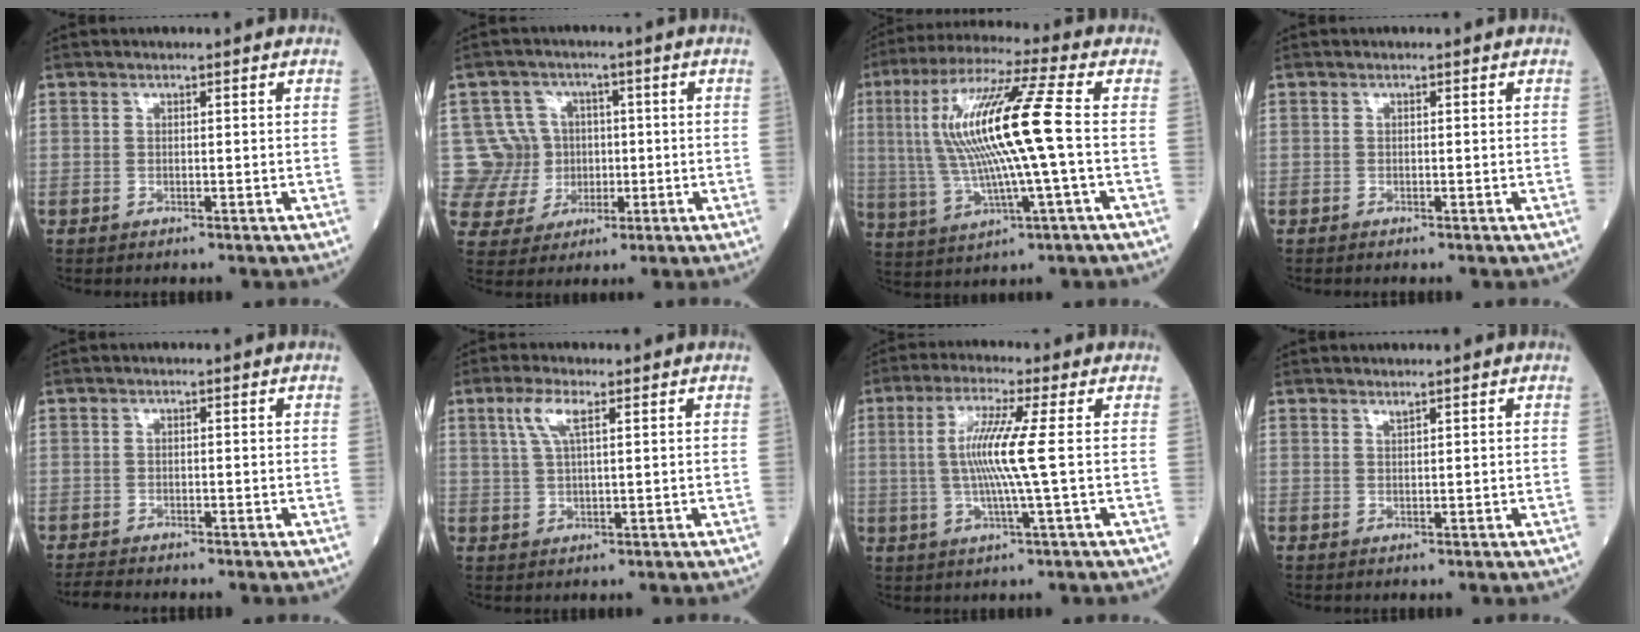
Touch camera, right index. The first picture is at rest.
{"total": 8.9, "force": [0.6, 8.9, 0.6], "torque": [-0.020, 0.030, 0.024]}
{"total": 16.3, "force": [1.1, 0.4, 16.3], "torque": [-0.335, 0.018, 0.019]}
{"total": 0.0}
{"total": 2.2, "force": [-2.2, 0.0, 0.5], "torque": [-0.013, -0.009, -0.035]}
{"total": 4.2, "force": [2.0, 0.7, 3.6], "torque": [-0.086, 0.010, 0.045]}
{"total": 8.1, "force": [0.5, -1.2, 8.0], "torque": [-0.165, -0.002, 0.011]}
{"total": 0.6, "force": [0.5, -0.1, 0.2], "torque": [-0.013, -0.006, 0.016]}